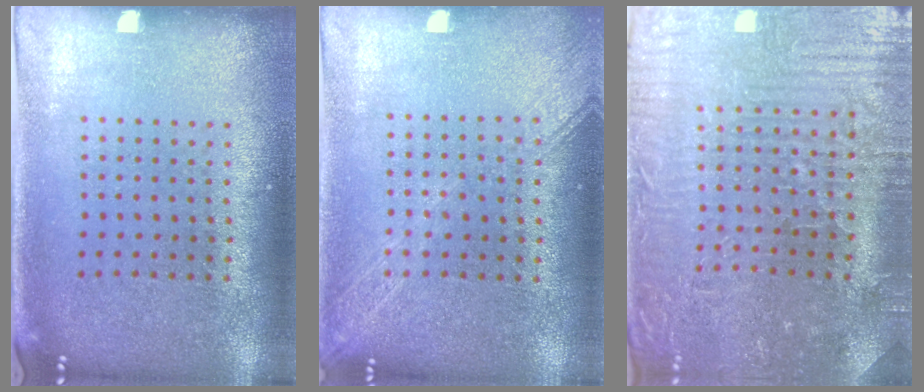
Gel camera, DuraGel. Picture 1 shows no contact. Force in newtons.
{"total": 1.7, "press": 1.7, "slide": 0.3}
{"total": 3.7, "press": 3.7, "slide": 0.5}